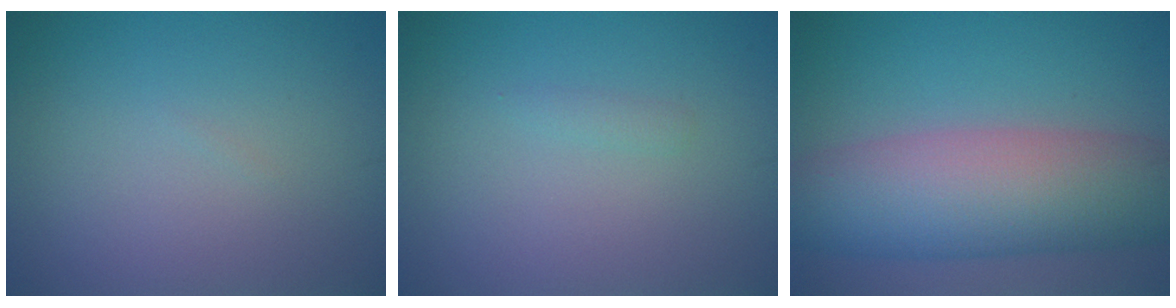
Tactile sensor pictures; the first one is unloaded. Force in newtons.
{"total": 0.6, "press": 0.6, "slide": 0.1}
{"total": 10.7, "press": 10.7, "slide": 0.6}